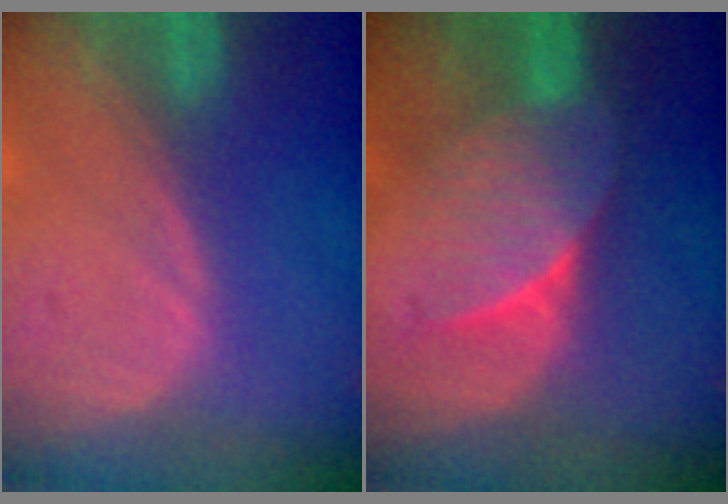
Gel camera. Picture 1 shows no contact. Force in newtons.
{"total": 7.4, "press": 6.7, "slide": 3.0}